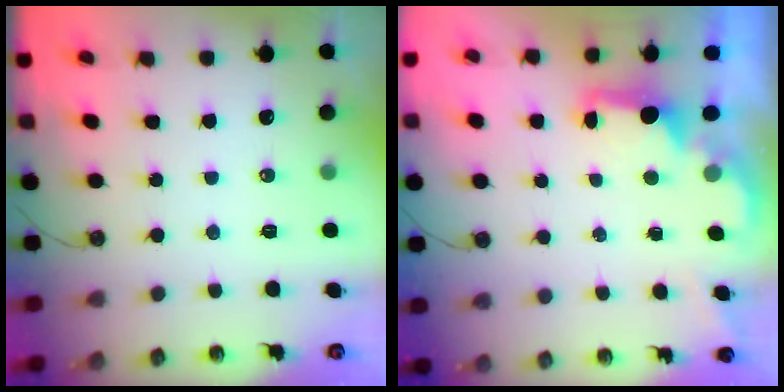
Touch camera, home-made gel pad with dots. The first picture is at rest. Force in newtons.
{"total": 1.9, "press": 1.7, "slide": 0.7}